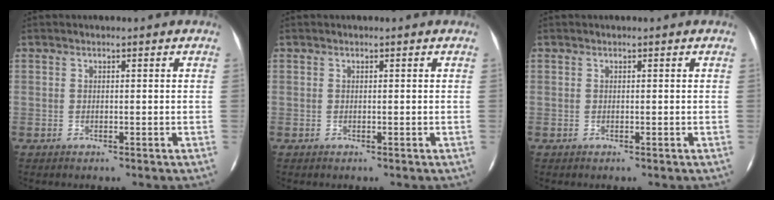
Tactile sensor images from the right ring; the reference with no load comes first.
{"total": 0.0}
{"total": 0.0}